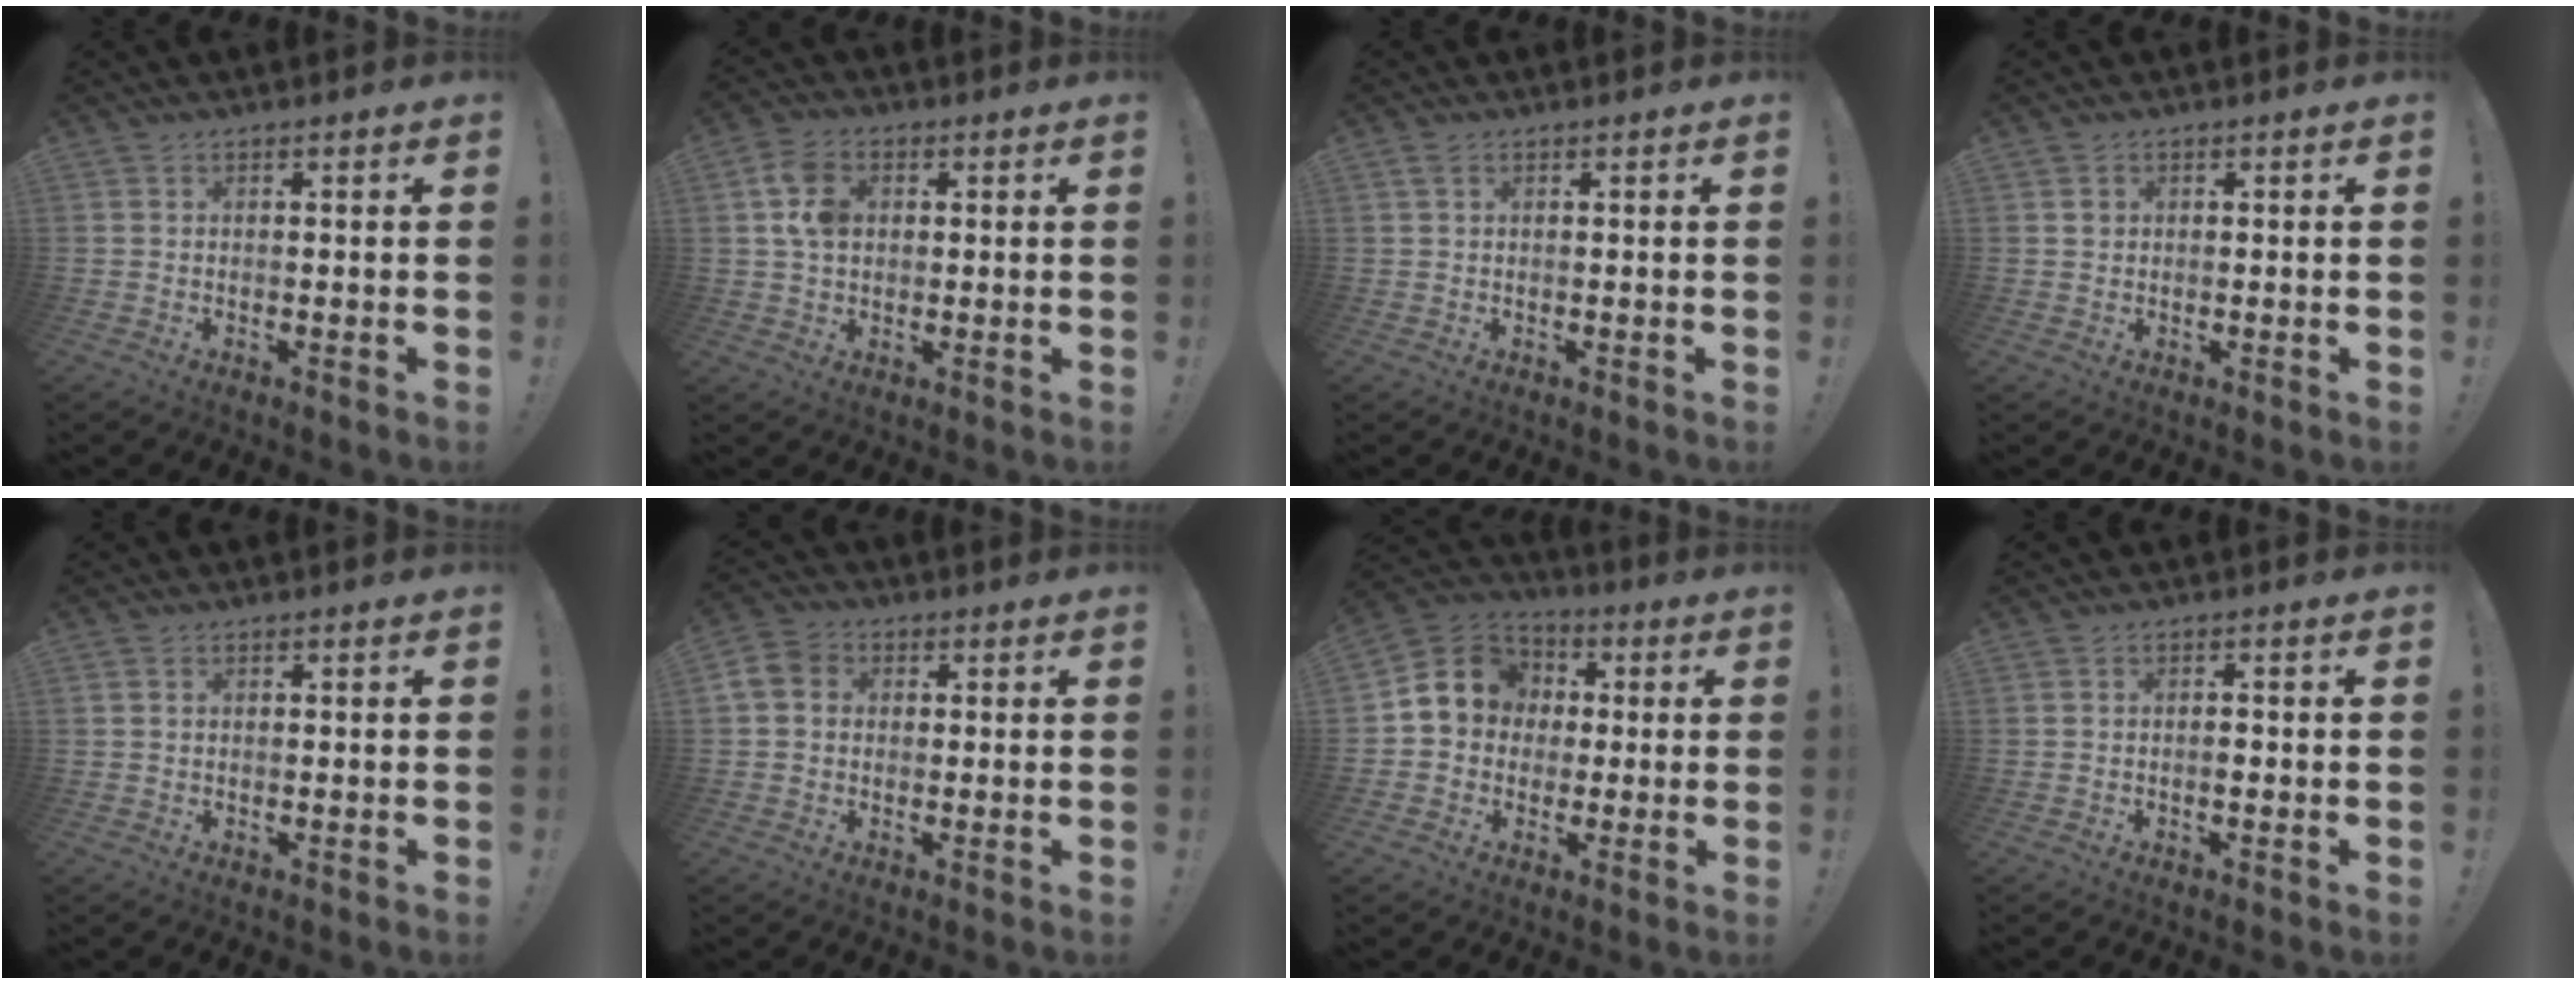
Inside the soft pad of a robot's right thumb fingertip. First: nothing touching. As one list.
[{"total": 8.8, "force": [2.0, 6.5, 5.6], "torque": [-0.108, 0.010, 0.040]}, {"total": 0.7, "force": [0.3, 0.3, 0.5], "torque": [-0.011, 0.001, 0.006]}, {"total": 1.4, "force": [0.5, 1.2, 0.0], "torque": [0.016, -0.003, 0.006]}, {"total": 0.8, "force": [0.3, 0.8, 0.1], "torque": [-0.003, 0.004, 0.006]}, {"total": 6.8, "force": [0.9, 5.8, 3.4], "torque": [-0.066, 0.008, 0.020]}, {"total": 11.6, "force": [1.7, 10.5, 4.6], "torque": [-0.058, 0.007, 0.040]}, {"total": 1.4, "force": [-0.7, 0.7, 1.0], "torque": [-0.015, 0.002, -0.013]}]